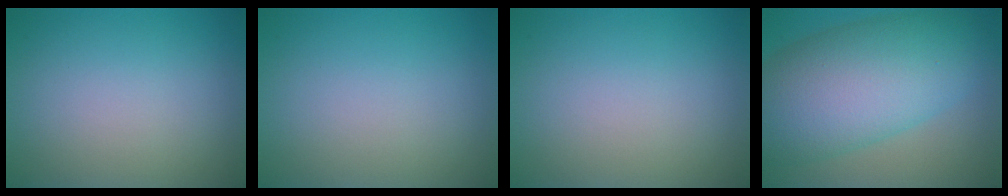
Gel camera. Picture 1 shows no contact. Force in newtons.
{"total": 0.0}
{"total": 0.0}
{"total": 11.5, "press": 11.4, "slide": 0.1}